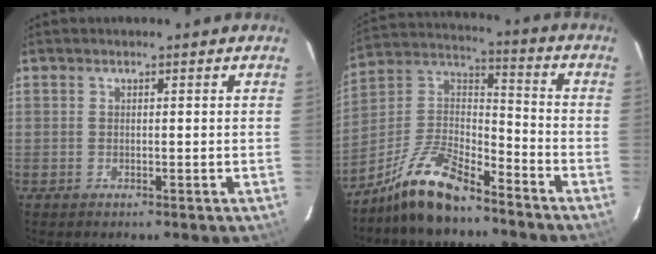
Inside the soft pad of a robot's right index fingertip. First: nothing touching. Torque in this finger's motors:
{"motor_torque": [1.05, -1.09, 0.33, 0.11]}